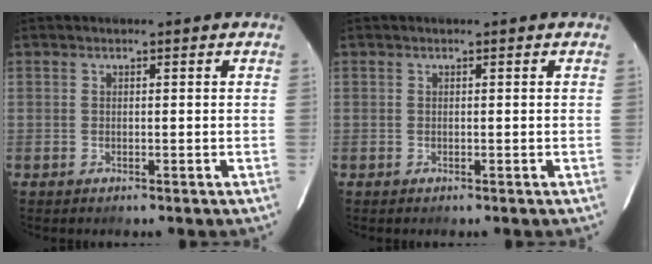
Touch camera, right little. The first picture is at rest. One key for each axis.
{"total": 0.0}